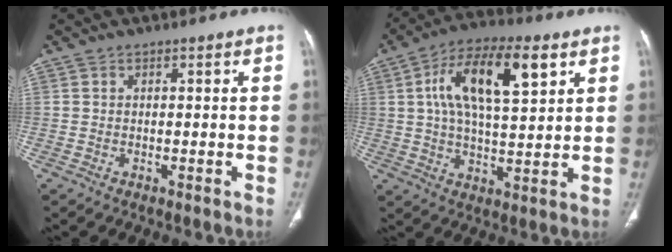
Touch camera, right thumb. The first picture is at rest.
{"total": 16.4, "force": [5.8, 6.7, 13.9], "torque": [-0.232, 0.004, 0.094]}